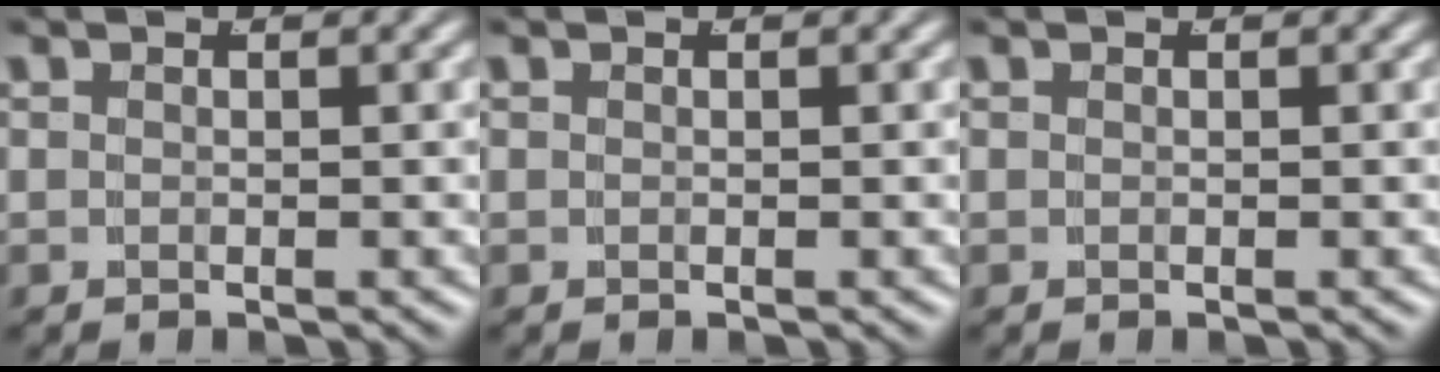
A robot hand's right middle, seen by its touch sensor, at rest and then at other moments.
{"total": 0.0}
{"total": 0.0}